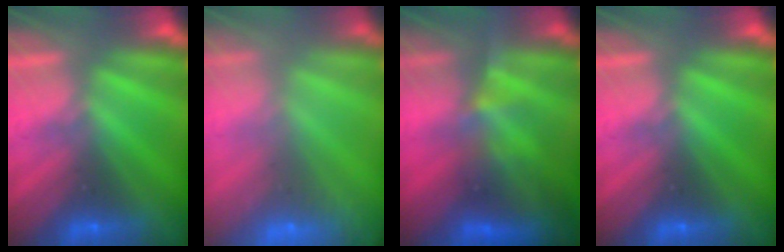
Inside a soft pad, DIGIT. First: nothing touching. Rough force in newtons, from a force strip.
{"total": 6.0}
{"total": 3.7}
{"total": 0.0}